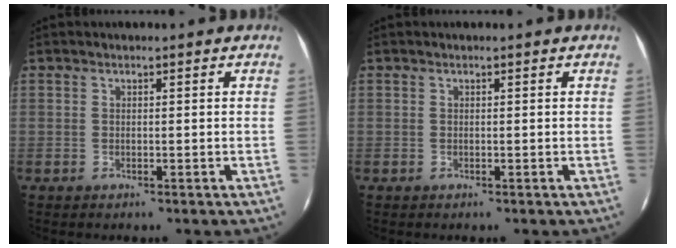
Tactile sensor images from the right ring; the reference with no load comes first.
{"total": 0.0}